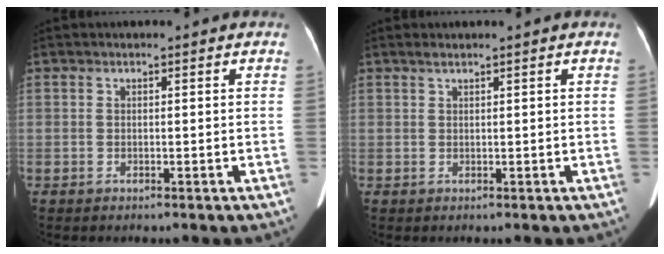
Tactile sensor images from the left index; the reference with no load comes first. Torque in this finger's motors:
{"motor_torque": [0.10, 0.04, -0.10, -0.12]}